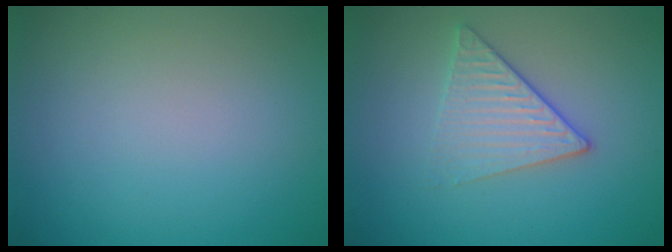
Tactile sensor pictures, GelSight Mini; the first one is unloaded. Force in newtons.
{"total": 3.3, "press": 2.9, "slide": 1.5}